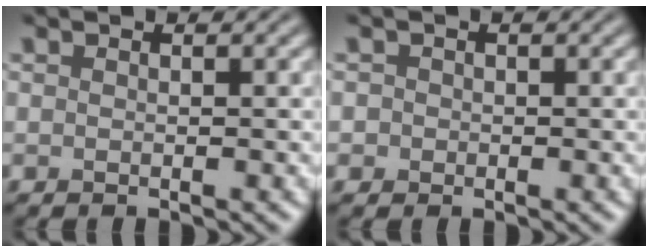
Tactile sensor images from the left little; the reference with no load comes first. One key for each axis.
{"total": 1.2, "fx": 0.0, "fy": 1.2, "fz": 0.2, "tx": 0.011, "ty": 0.003, "tz": -0.006}